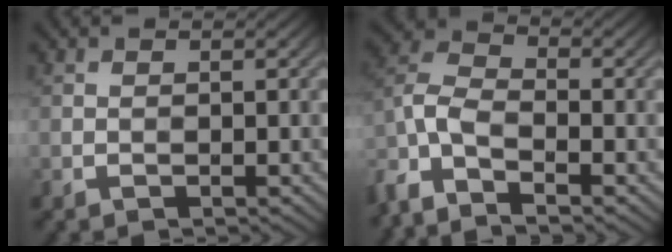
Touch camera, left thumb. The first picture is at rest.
{"total": 7.3, "force": [-5.3, 2.5, 4.3], "torque": [-0.104, -0.007, -0.127]}